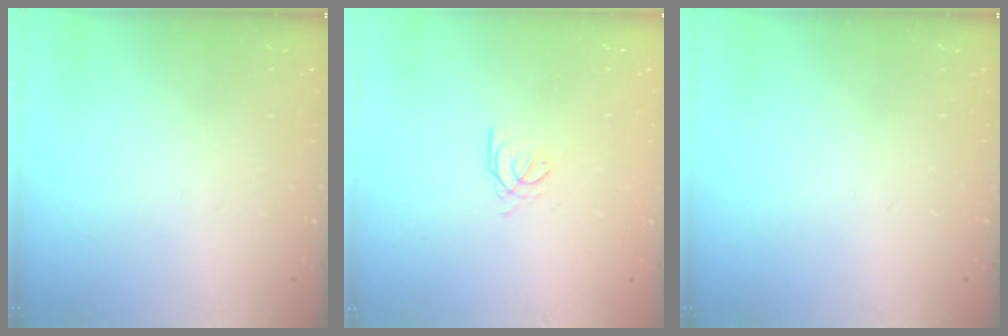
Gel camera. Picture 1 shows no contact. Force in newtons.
{"total": 2.7, "press": 2.7, "slide": 0.4}
{"total": 0.0}